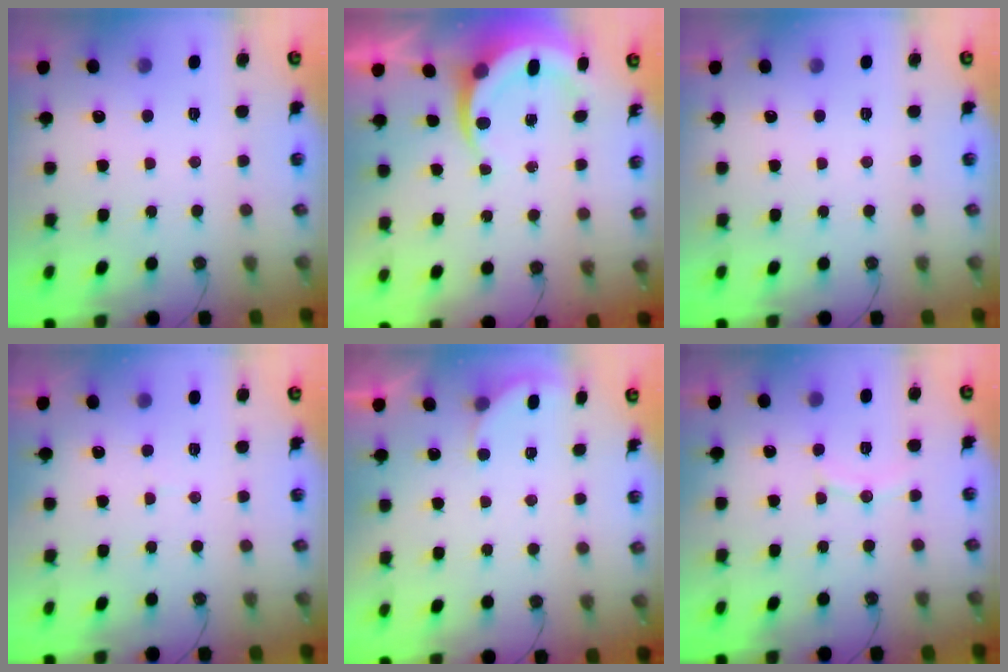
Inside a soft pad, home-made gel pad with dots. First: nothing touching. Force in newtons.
{"total": 6.4, "press": 6.2, "slide": 1.6}
{"total": 0.0}
{"total": 2.8, "press": 2.8, "slide": 0.3}
{"total": 2.5, "press": 2.4, "slide": 0.7}
{"total": 6.4, "press": 6.4, "slide": 0.6}